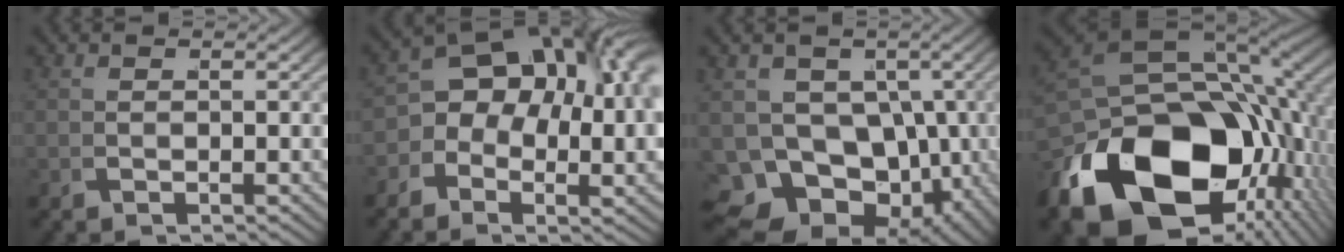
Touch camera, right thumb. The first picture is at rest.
{"total": 11.9, "force": [1.1, 7.6, 9.1], "torque": [-0.122, 0.013, 0.000]}
{"total": 15.3, "force": [-4.3, 12.1, 8.3], "torque": [-0.179, -0.081, -0.057]}
{"total": 22.3, "force": [-5.0, 13.4, 17.1], "torque": [-0.305, -0.055, -0.056]}